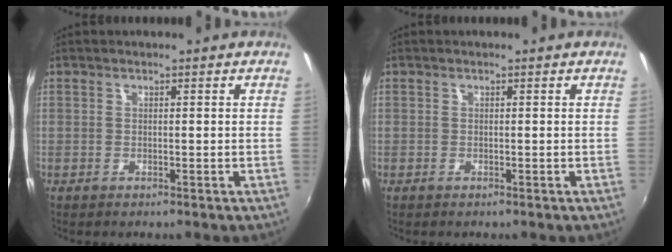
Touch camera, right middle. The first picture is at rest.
{"total": 0.0}